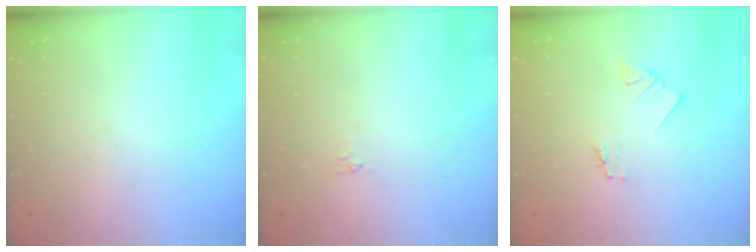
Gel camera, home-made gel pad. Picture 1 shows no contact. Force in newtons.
{"total": 2.9, "press": 2.9, "slide": 0.5}
{"total": 1.2, "press": 1.2, "slide": 0.1}